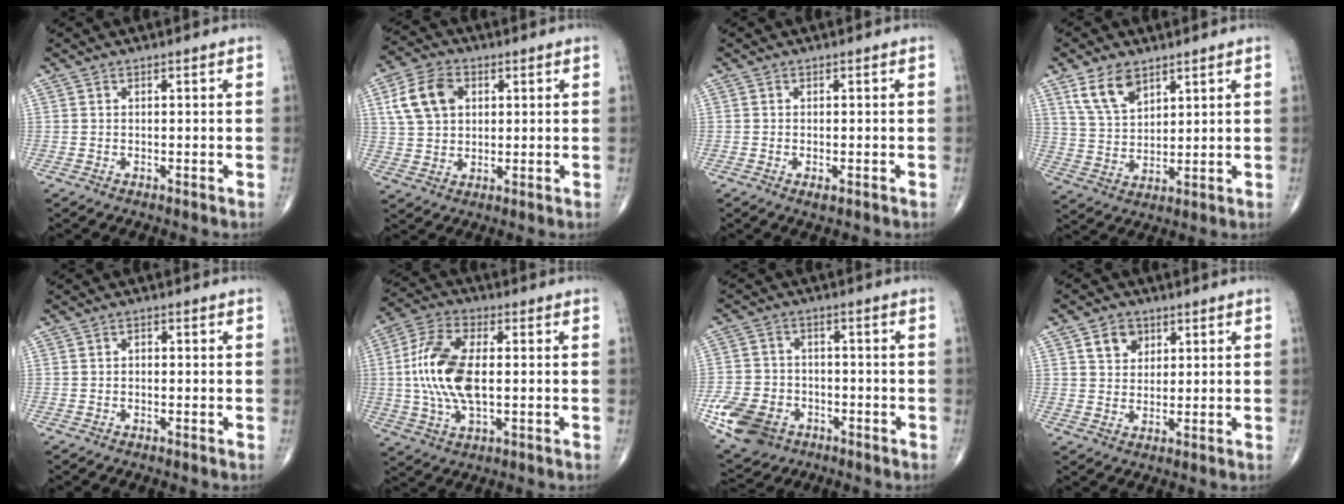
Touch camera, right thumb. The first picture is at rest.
{"total": 9.9, "force": [2.9, 7.0, 6.2], "torque": [-0.105, 0.006, 0.053]}
{"total": 1.4, "force": [-0.6, 0.6, 1.1], "torque": [-0.019, -0.003, -0.007]}
{"total": 8.4, "force": [5.1, 4.7, 4.8], "torque": [-0.076, -0.024, 0.107]}
{"total": 1.0, "force": [0.0, 0.7, 0.8], "torque": [-0.005, 0.004, -0.004]}
{"total": 14.3, "force": [0.2, 7.0, 12.4], "torque": [-0.263, 0.010, 0.003]}
{"total": 11.6, "force": [-5.2, 8.8, 5.6], "torque": [-0.099, 0.017, -0.086]}
{"total": 5.5, "force": [2.5, 4.3, 2.2], "torque": [-0.013, -0.011, 0.044]}